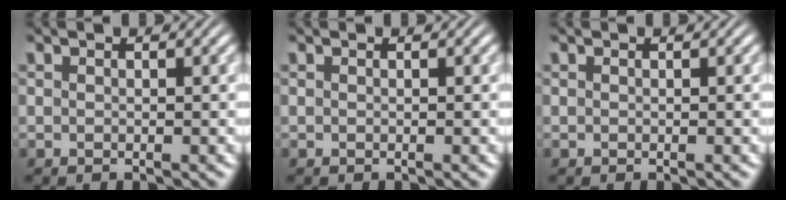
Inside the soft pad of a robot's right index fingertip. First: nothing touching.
{"total": 0.0}
{"total": 0.0}